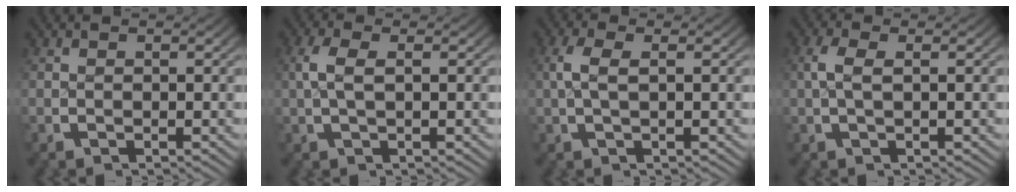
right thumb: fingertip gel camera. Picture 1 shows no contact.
{"total": 2.5, "force": [0.6, 1.0, 2.2], "torque": [-0.054, 0.003, 0.012]}
{"total": 2.4, "force": [0.5, 0.9, 2.2], "torque": [-0.051, 0.004, 0.012]}
{"total": 2.1, "force": [0.5, 0.7, 1.9], "torque": [-0.047, 0.003, 0.010]}